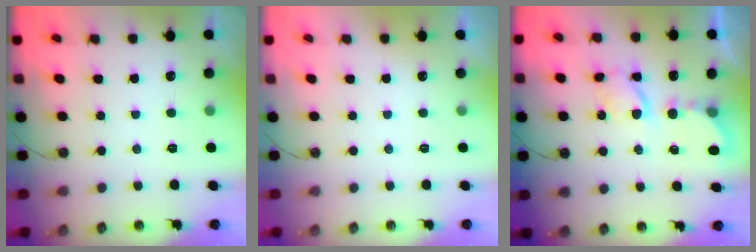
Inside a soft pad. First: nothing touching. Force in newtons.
{"total": 0.0}
{"total": 6.4, "press": 6.4, "slide": 0.3}